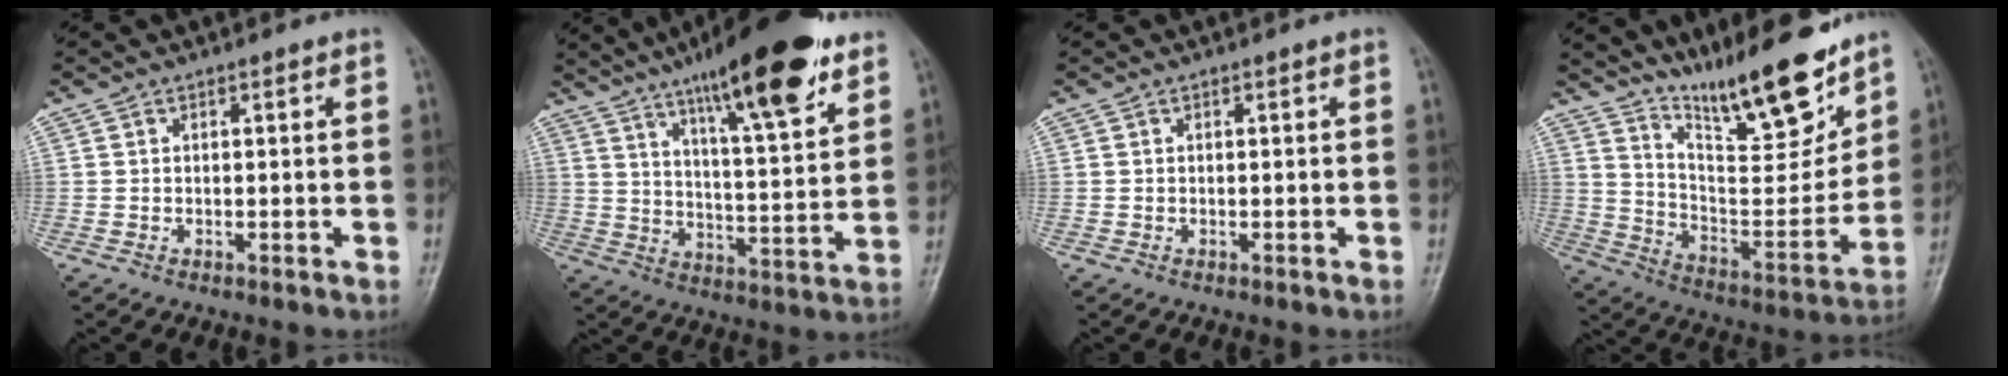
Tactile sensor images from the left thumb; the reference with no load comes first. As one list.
[{"total": 20.7, "force": [13.4, 4.4, 15.2], "torque": [-0.211, -0.053, 0.210]}, {"total": 0.0}, {"total": 19.1, "force": [15.2, 4.0, 10.9], "torque": [-0.130, -0.103, 0.261]}]